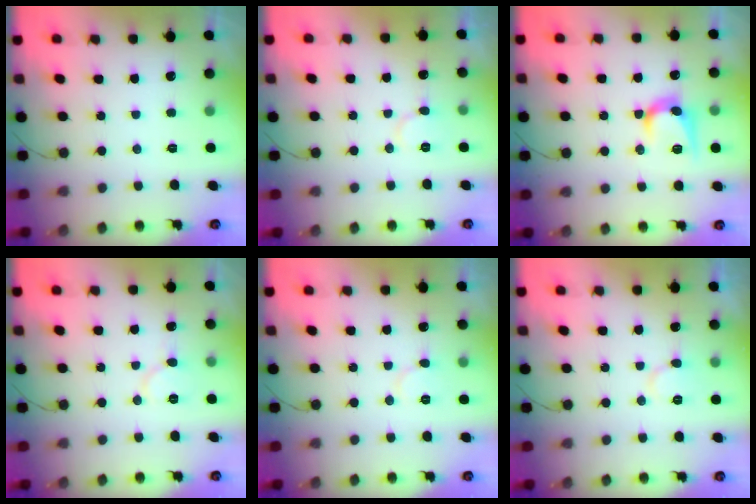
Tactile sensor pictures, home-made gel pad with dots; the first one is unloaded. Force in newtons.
{"total": 6.0, "press": 6.0, "slide": 0.4}
{"total": 9.9, "press": 9.9, "slide": 0.6}
{"total": 4.9, "press": 4.9, "slide": 0.2}
{"total": 5.6, "press": 5.6, "slide": 0.6}
{"total": 6.8, "press": 6.8, "slide": 0.5}